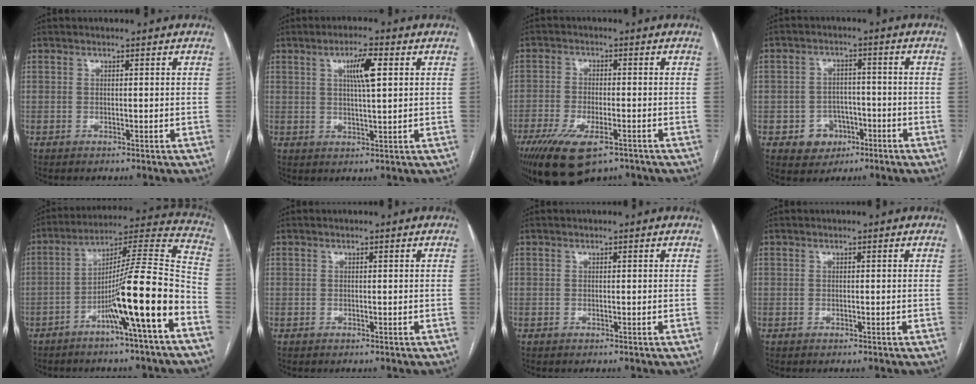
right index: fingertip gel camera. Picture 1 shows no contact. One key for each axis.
{"total": 5.4, "fx": 1.8, "fy": 0.6, "fz": 5.1, "tx": -0.090, "ty": 0.004, "tz": 0.032}
{"total": 11.6, "fx": -7.5, "fy": 4.0, "fz": 8.0, "tx": -0.151, "ty": -0.019, "tz": -0.123}
{"total": 5.4, "fx": -2.4, "fy": 4.6, "fz": 1.3, "tx": -0.013, "ty": 0.013, "tz": -0.028}
{"total": 15.7, "fx": -7.0, "fy": -0.8, "fz": 14.0, "tx": -0.222, "ty": 0.010, "tz": -0.118}
{"total": 0.0}
{"total": 0.0}
{"total": 0.0}